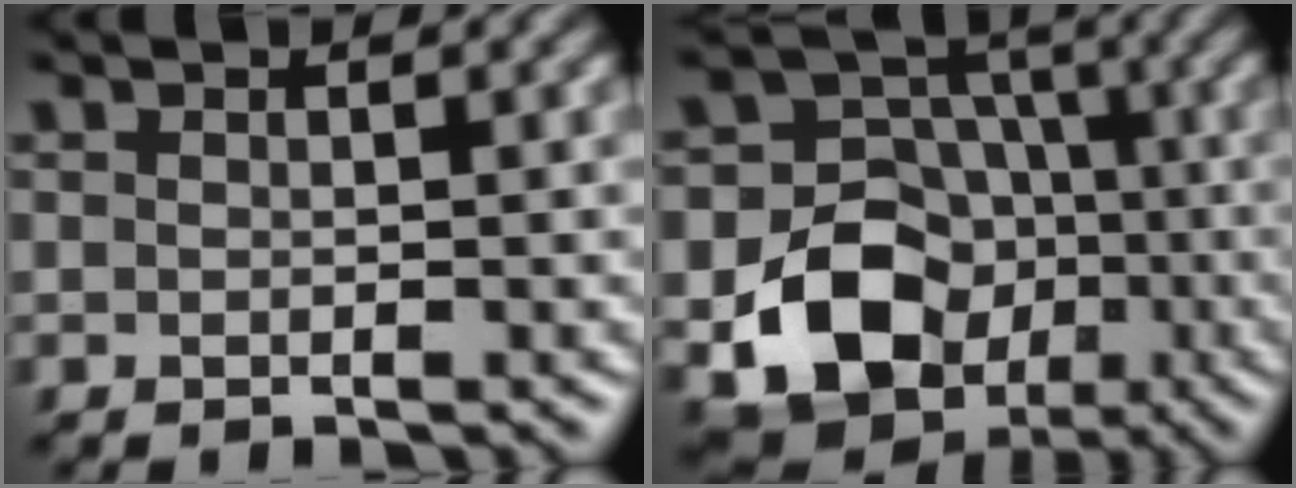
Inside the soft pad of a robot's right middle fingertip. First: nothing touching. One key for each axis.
{"total": 15.5, "fx": -5.3, "fy": 13.4, "fz": 5.8, "tx": -0.094, "ty": -0.046, "tz": -0.108}